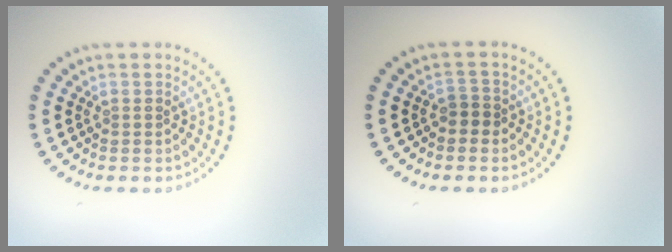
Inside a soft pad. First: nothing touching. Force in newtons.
{"total": 1.3, "press": 1.1, "slide": 0.8}